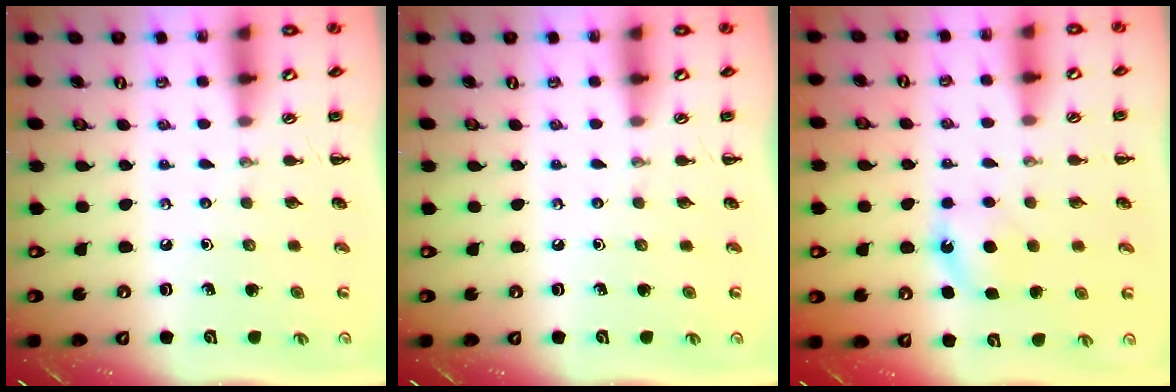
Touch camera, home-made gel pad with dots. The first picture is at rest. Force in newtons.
{"total": 0.0}
{"total": 5.8, "press": 5.4, "slide": 1.9}